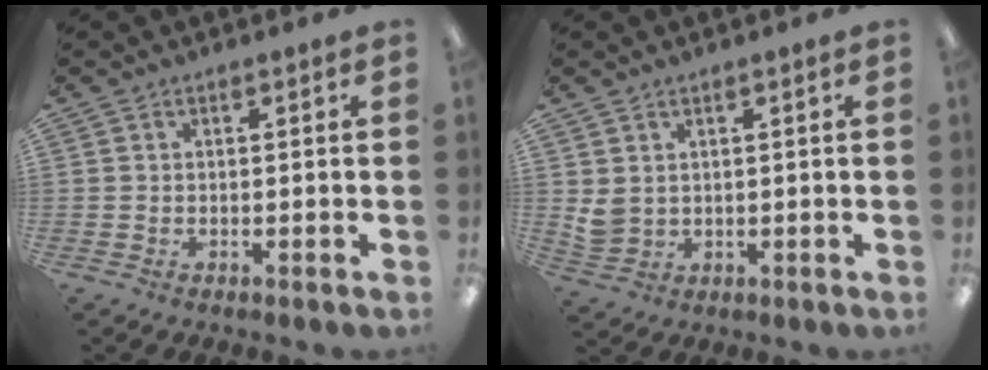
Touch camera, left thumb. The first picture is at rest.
{"total": 3.6, "force": [2.0, 2.6, 1.4], "torque": [-0.024, -0.008, 0.039]}